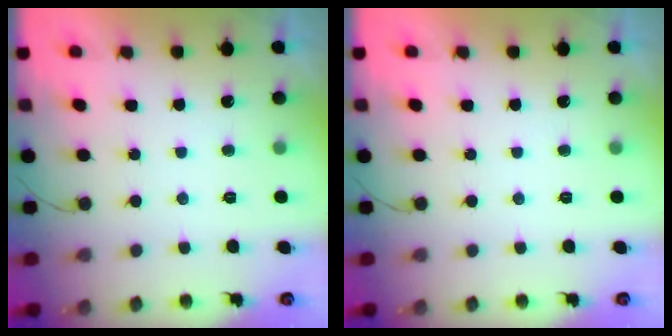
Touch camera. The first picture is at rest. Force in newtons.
{"total": 0.0}